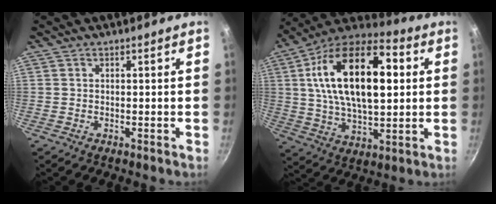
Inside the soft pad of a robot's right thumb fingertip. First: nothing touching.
{"total": 24.3, "force": [4.6, 12.3, 20.5], "torque": [-0.341, 0.010, 0.067]}